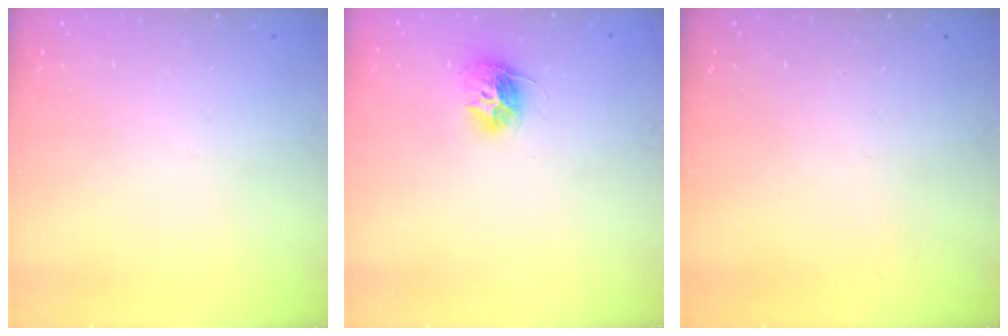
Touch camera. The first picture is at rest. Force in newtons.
{"total": 10.3, "press": 10.3, "slide": 0.8}
{"total": 0.0}